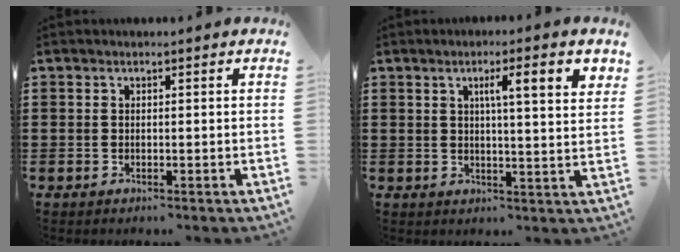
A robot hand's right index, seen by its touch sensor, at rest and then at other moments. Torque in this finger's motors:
{"motor_torque": [0.37, 0.07, 0.45, 0.06]}